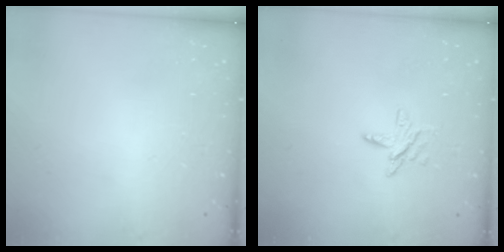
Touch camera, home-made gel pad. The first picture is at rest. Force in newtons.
{"total": 5.2, "press": 5.2, "slide": 0.5}